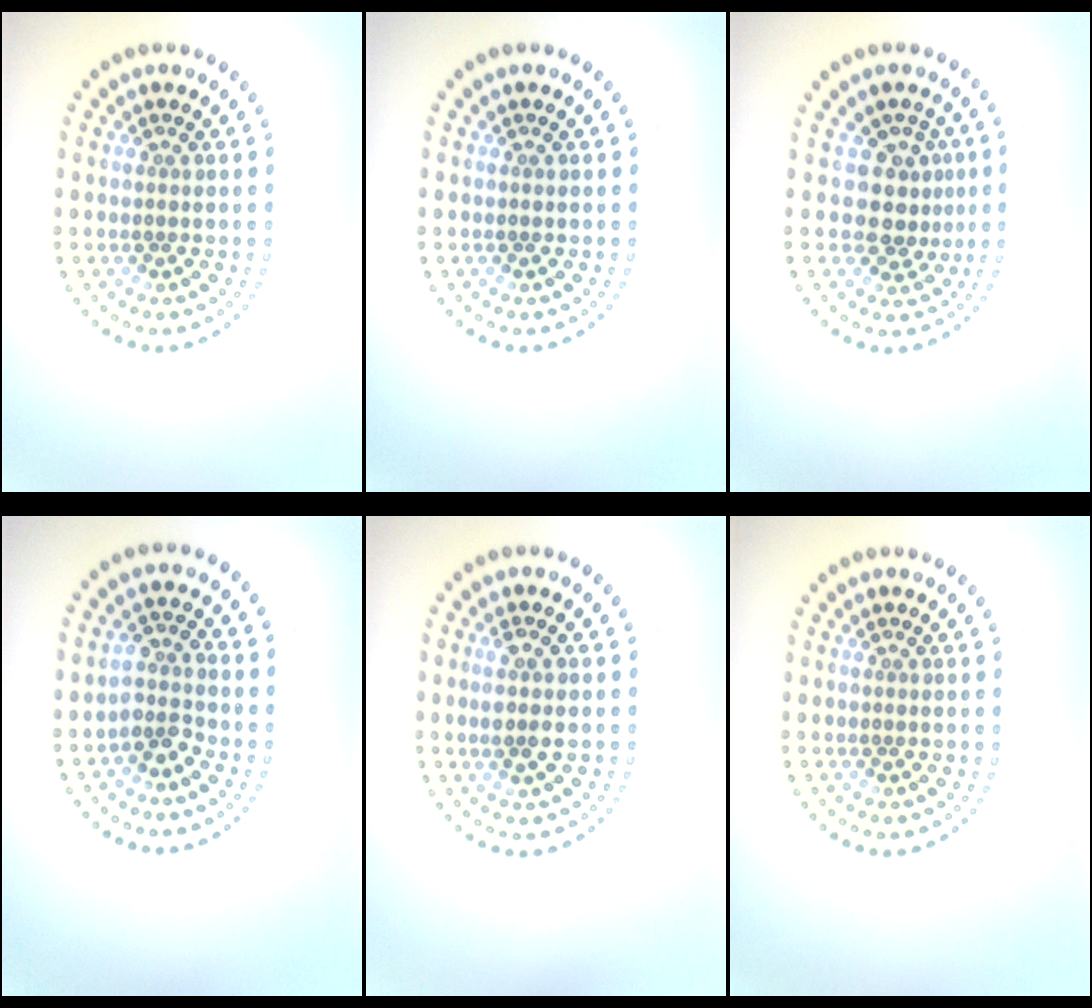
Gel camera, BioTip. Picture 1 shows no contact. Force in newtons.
{"total": 0.0}
{"total": 3.0, "press": 2.4, "slide": 1.9}
{"total": 2.3, "press": 1.7, "slide": 1.5}
{"total": 1.9, "press": 1.7, "slide": 0.8}
{"total": 0.0}